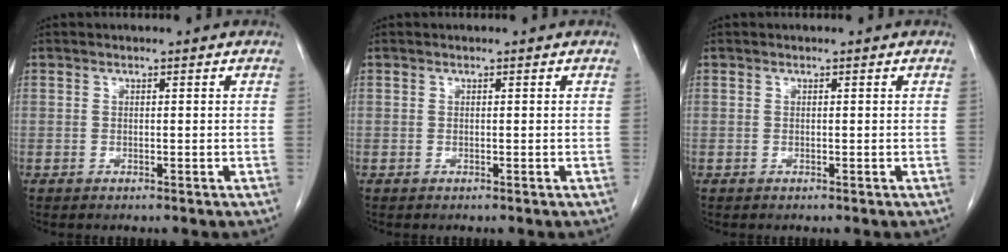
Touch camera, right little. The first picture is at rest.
{"total": 0.0}
{"total": 0.0}